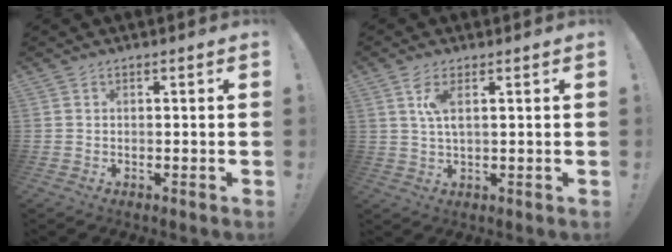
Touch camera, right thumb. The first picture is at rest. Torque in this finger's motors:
{"motor_torque": [0.01, 0.06, 0.26, -0.12, 0.01]}